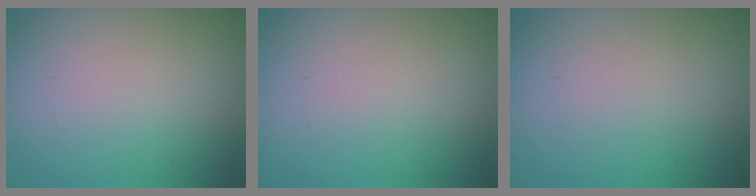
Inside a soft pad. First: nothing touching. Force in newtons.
{"total": 0.0}
{"total": 0.0}